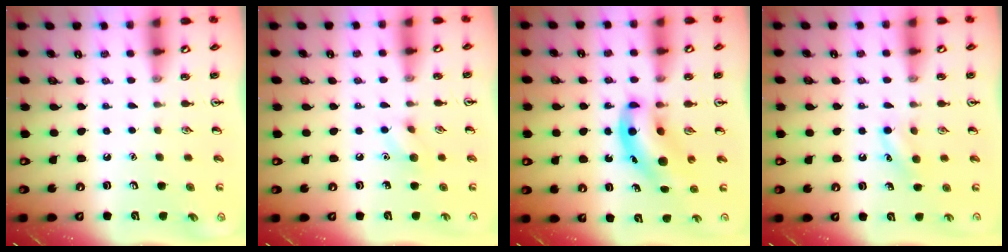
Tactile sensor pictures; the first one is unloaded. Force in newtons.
{"total": 6.3, "press": 6.2, "slide": 1.1}
{"total": 8.6, "press": 8.3, "slide": 2.2}
{"total": 5.8, "press": 5.6, "slide": 1.6}